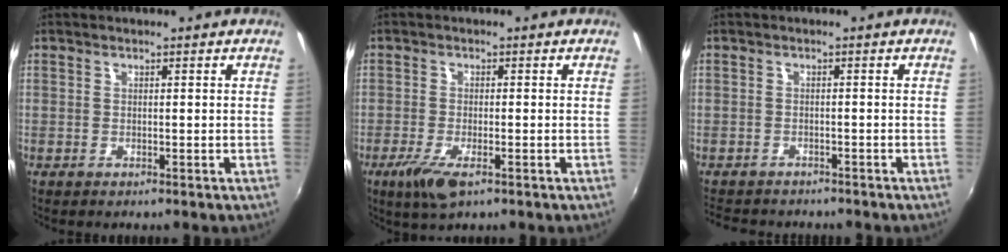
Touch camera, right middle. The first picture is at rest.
{"total": 5.6, "force": [-3.1, 1.6, 4.4], "torque": [-0.101, -0.019, -0.057]}
{"total": 5.6, "force": [-4.9, 2.3, 1.3], "torque": [-0.042, -0.010, -0.082]}